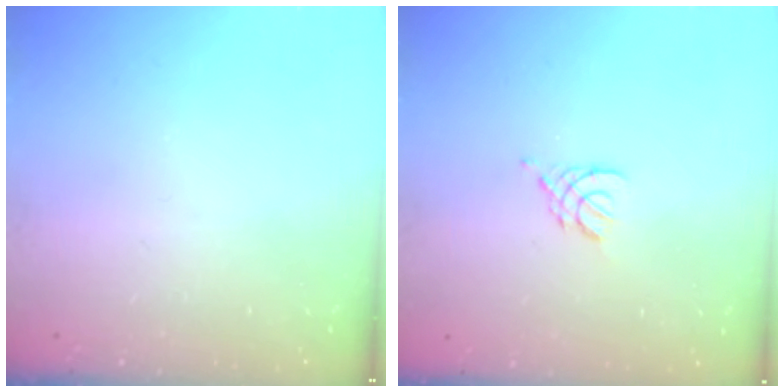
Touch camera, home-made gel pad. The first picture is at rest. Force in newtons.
{"total": 2.9, "press": 2.8, "slide": 0.6}